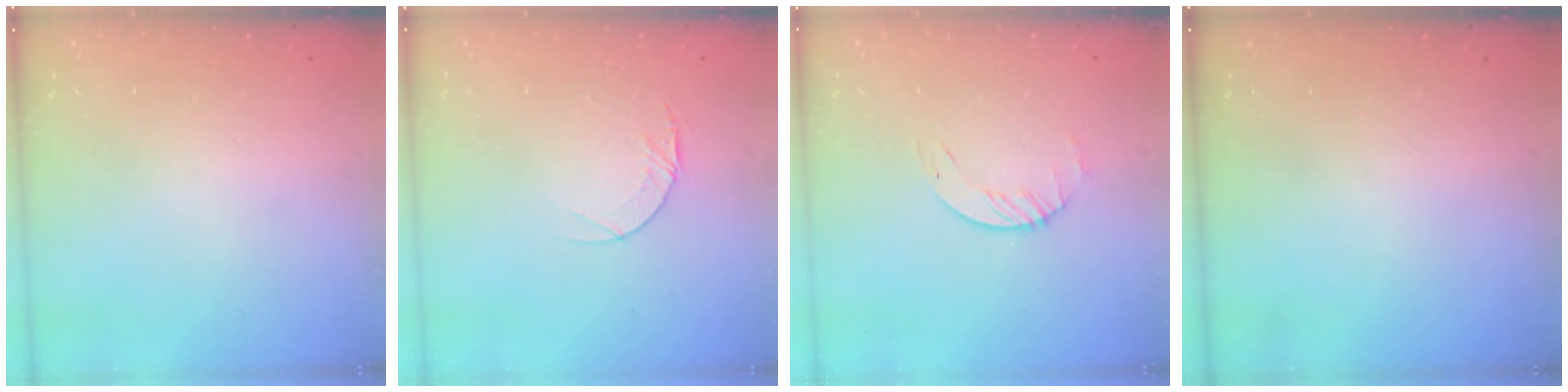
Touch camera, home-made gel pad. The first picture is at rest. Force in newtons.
{"total": 4.6, "press": 4.6, "slide": 0.4}
{"total": 1.6, "press": 1.6, "slide": 0.2}
{"total": 0.0}